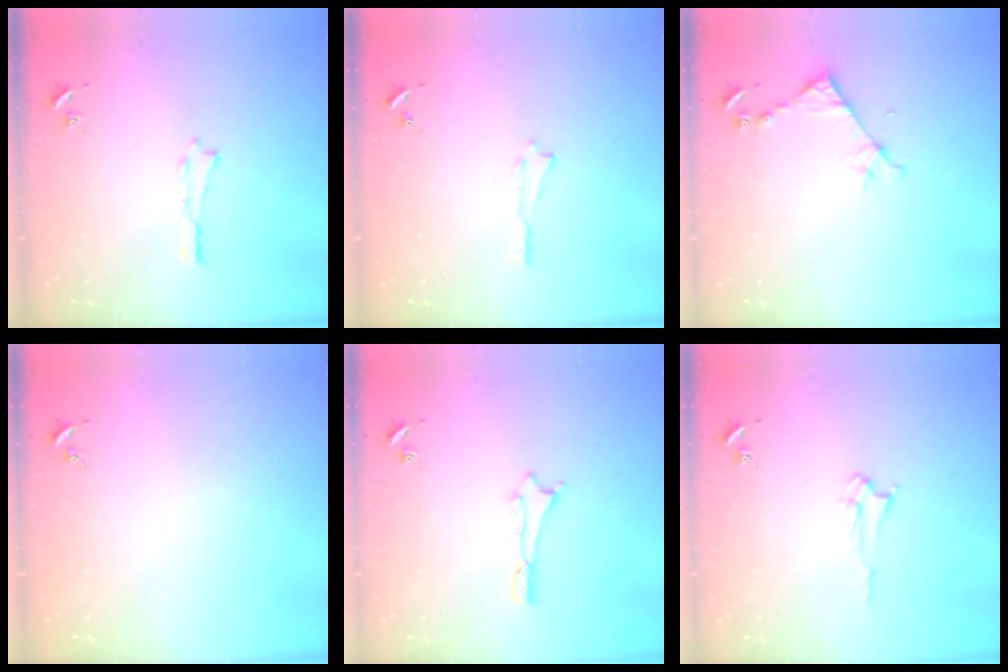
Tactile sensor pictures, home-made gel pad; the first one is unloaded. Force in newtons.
{"total": 0.0}
{"total": 4.5, "press": 4.5, "slide": 0.3}
{"total": 0.0}
{"total": 0.8, "press": 0.8, "slide": 0.2}
{"total": 2.4, "press": 2.4, "slide": 0.3}